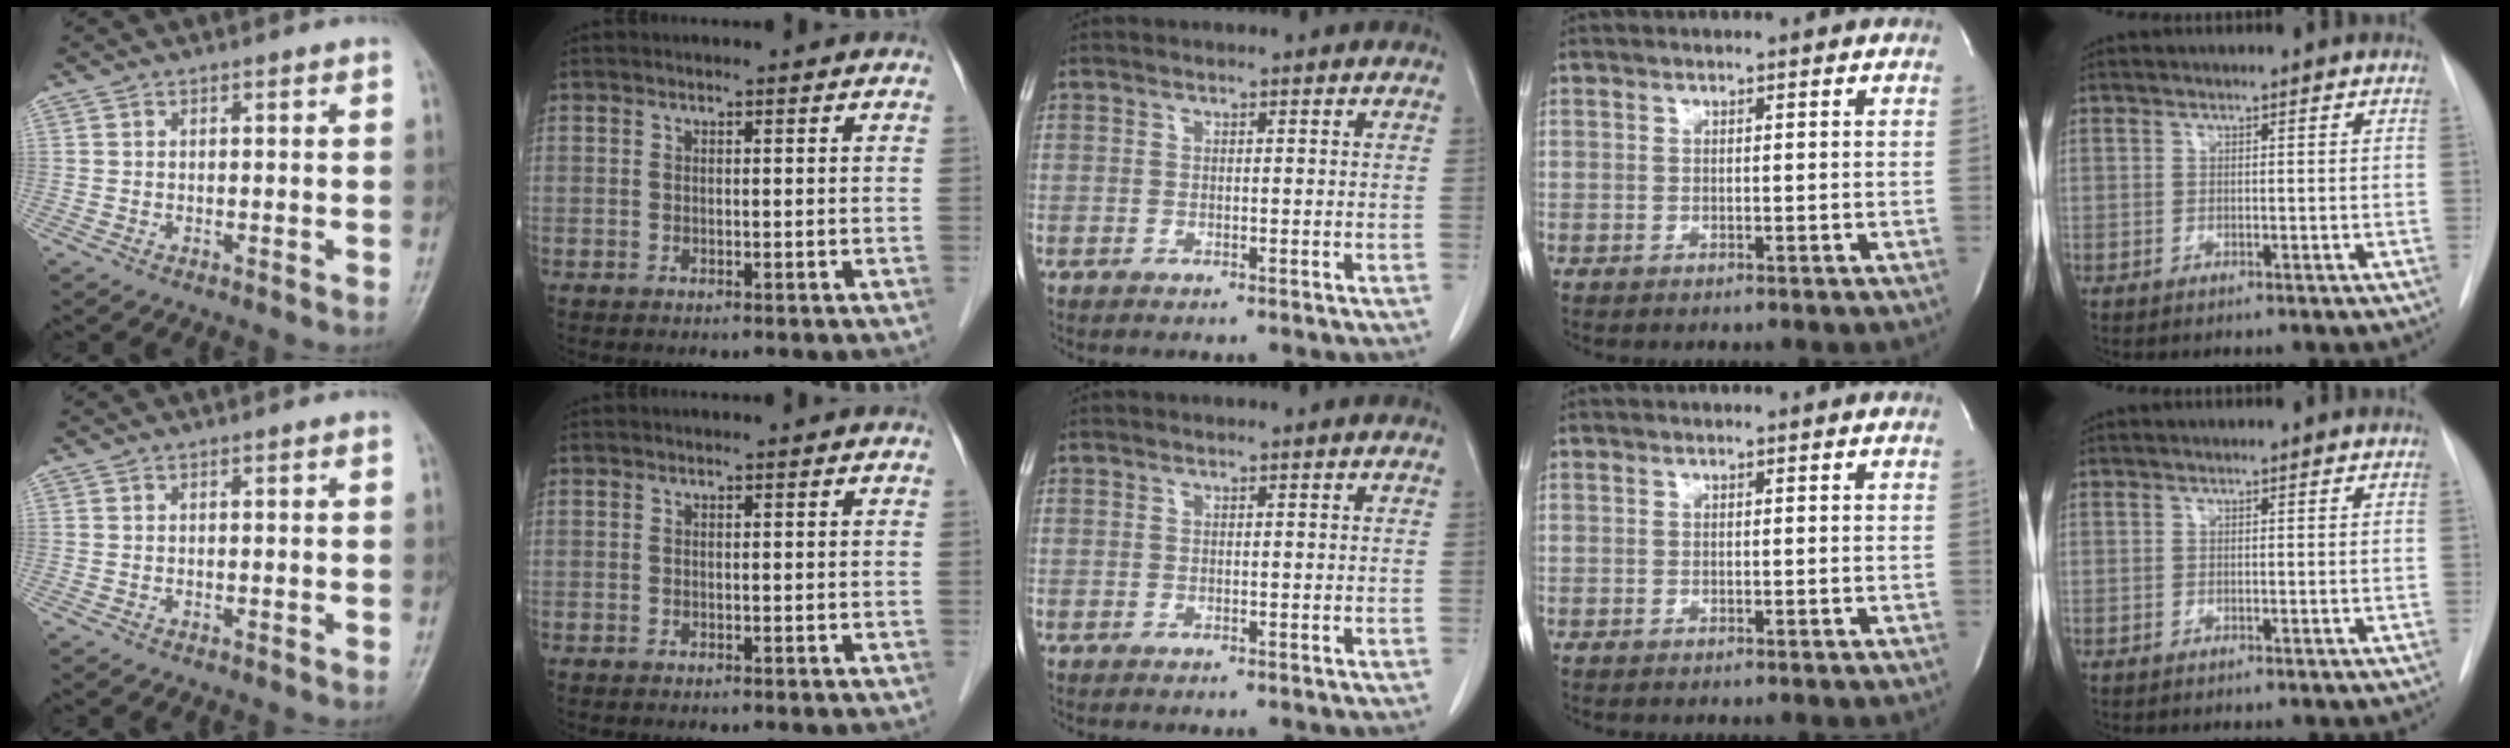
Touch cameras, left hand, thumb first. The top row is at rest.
{}